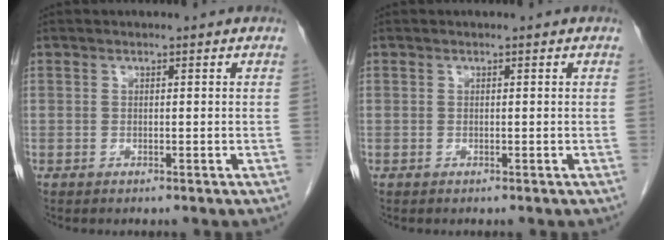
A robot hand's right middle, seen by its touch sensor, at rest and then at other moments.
{"total": 0.0}